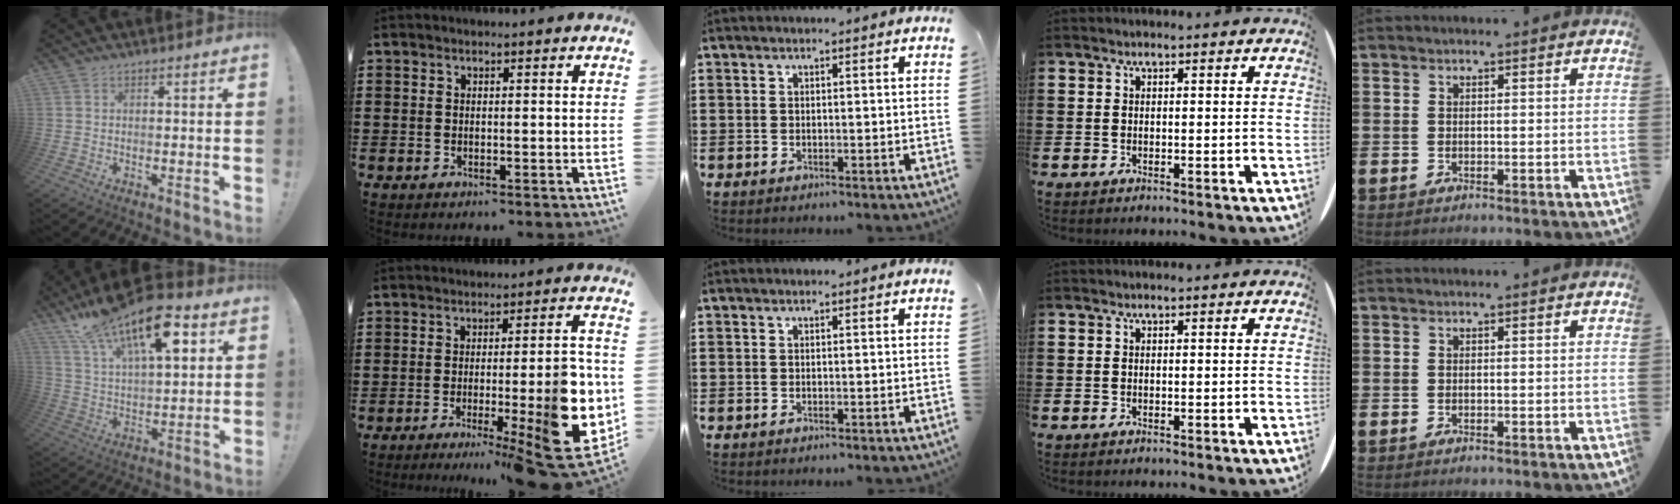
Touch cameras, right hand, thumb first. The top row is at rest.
{"thumb": {"total": 20.2, "force": [11.9, 8.1, 14.2], "torque": [-0.239, -0.066, 0.200]}, "index": {"total": 12.9, "force": [-3.7, 3.0, 12.0], "torque": [-0.167, -0.021, -0.057]}}